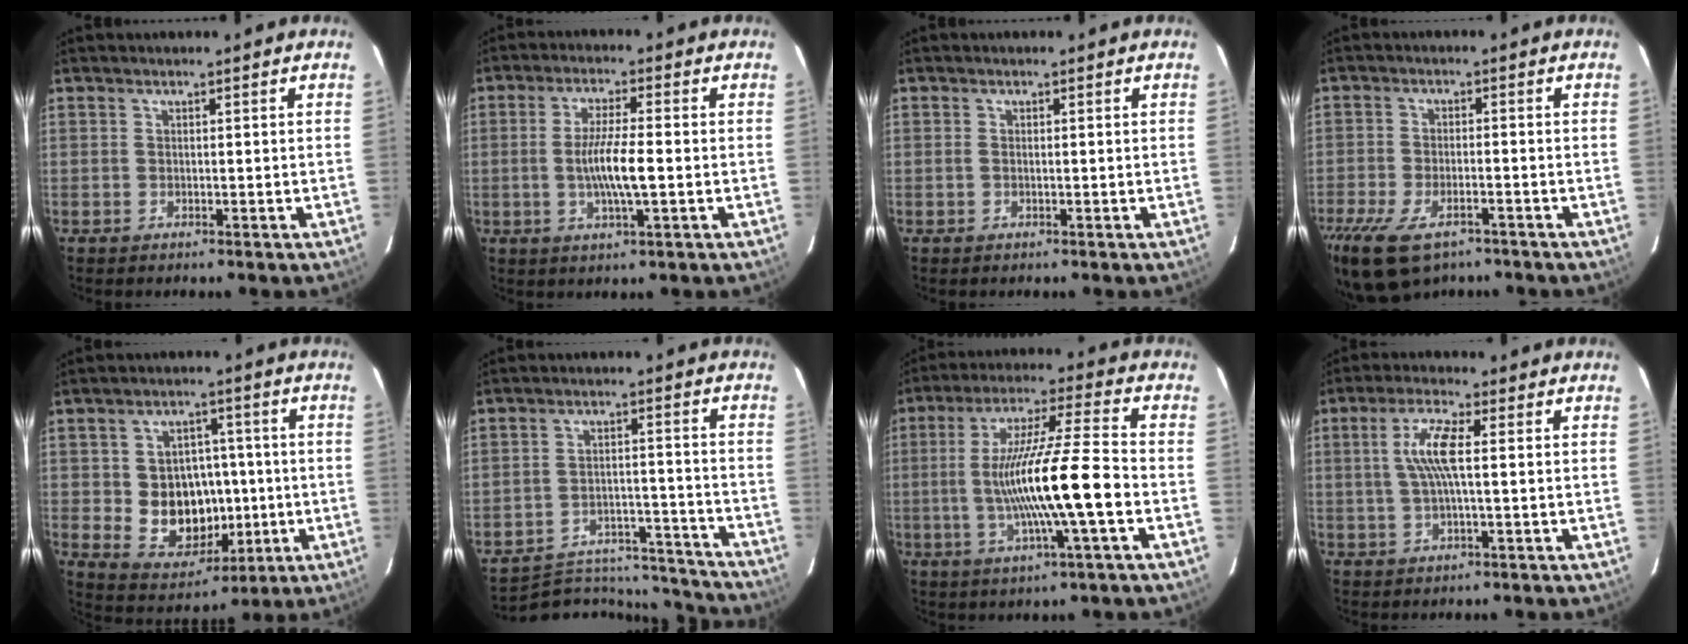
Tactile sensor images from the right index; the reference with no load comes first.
{"total": 7.5, "force": [-1.1, 0.7, 7.4], "torque": [-0.139, -0.005, -0.020]}
{"total": 0.5, "force": [0.0, 0.3, 0.4], "torque": [-0.011, 0.000, -0.002]}
{"total": 13.8, "force": [-9.4, 6.1, 8.0], "torque": [-0.193, -0.038, -0.161]}
{"total": 12.1, "force": [-1.1, 10.1, 6.7], "torque": [-0.137, 0.006, 0.007]}
{"total": 17.3, "force": [-16.6, 4.3, 2.5], "torque": [-0.053, 0.035, -0.221]}
{"total": 16.2, "force": [-3.0, -0.1, 16.0], "torque": [-0.291, -0.007, -0.050]}
{"total": 6.9, "force": [0.8, 1.0, 6.8], "torque": [-0.134, 0.006, 0.017]}